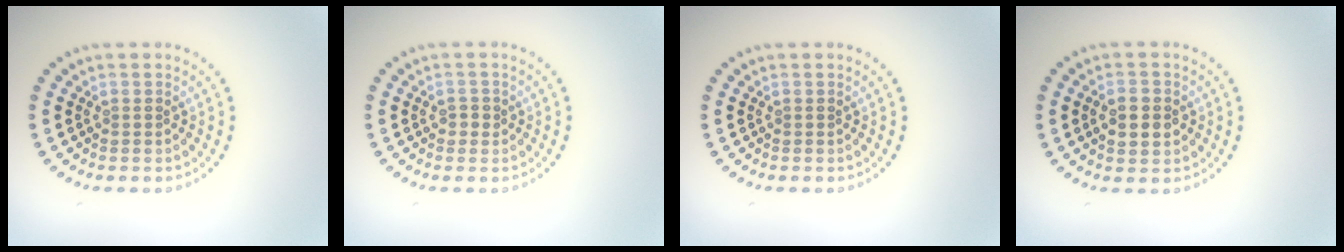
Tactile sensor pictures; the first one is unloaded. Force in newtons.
{"total": 1.0, "press": 1.0, "slide": 0.3}
{"total": 0.0}
{"total": 3.0, "press": 3.0, "slide": 0.1}